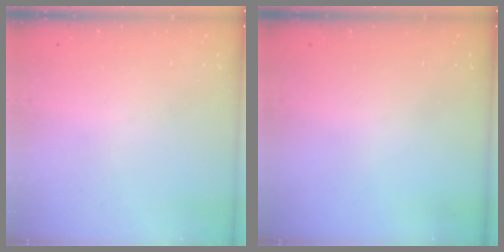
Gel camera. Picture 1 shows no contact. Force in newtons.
{"total": 0.0}